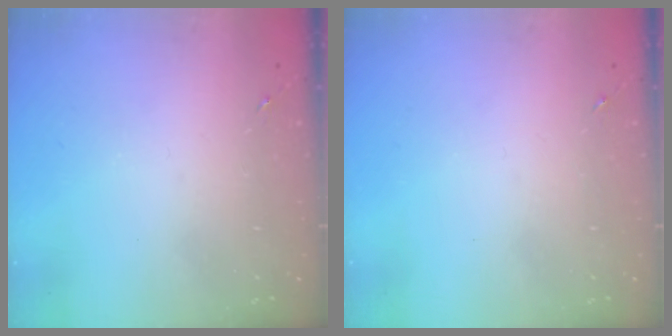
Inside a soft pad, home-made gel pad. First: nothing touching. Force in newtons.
{"total": 0.0}